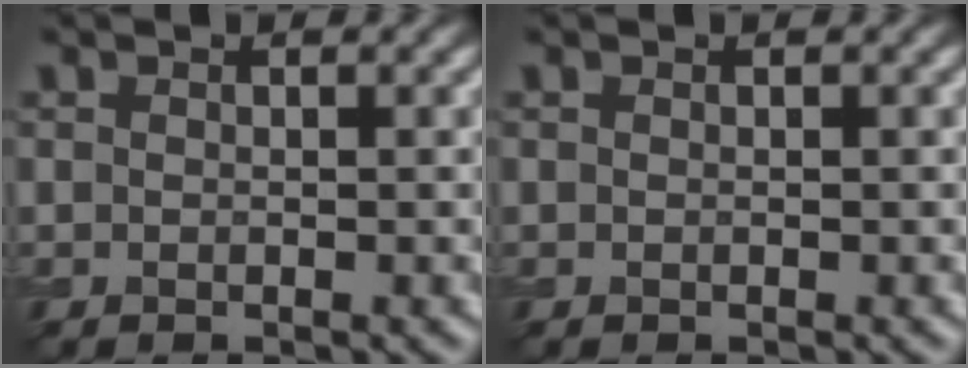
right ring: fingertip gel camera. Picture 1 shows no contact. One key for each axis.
{"total": 0.0}